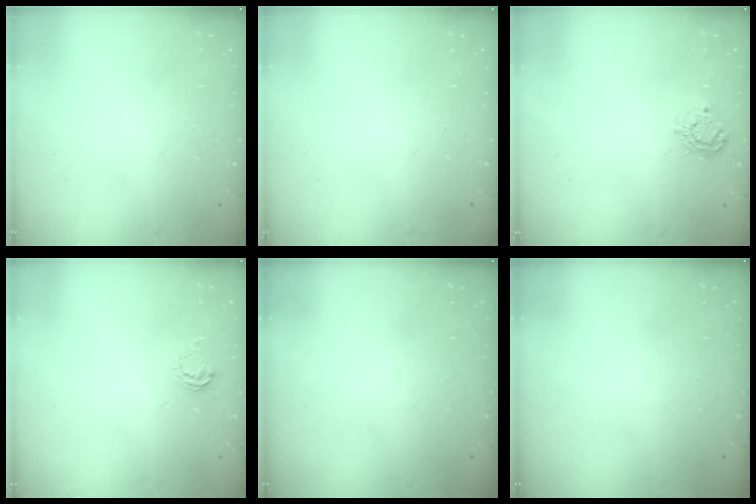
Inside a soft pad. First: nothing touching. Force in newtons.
{"total": 0.0}
{"total": 6.6, "press": 6.6, "slide": 0.4}
{"total": 5.1, "press": 5.1, "slide": 0.4}
{"total": 0.0}
{"total": 0.0}